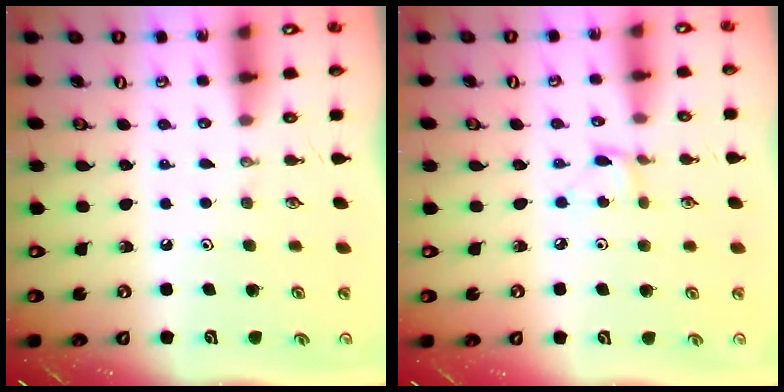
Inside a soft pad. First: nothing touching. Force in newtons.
{"total": 2.0, "press": 2.0, "slide": 0.2}